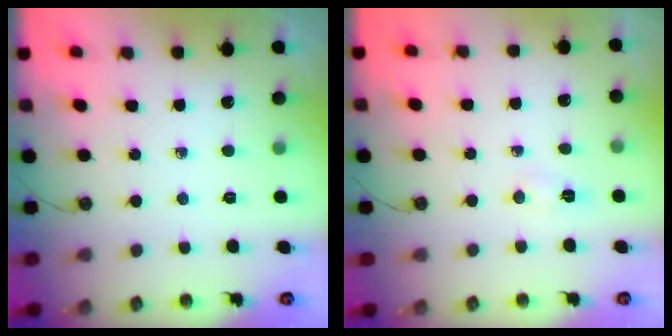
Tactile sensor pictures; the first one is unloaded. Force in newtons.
{"total": 2.9, "press": 2.9, "slide": 0.4}